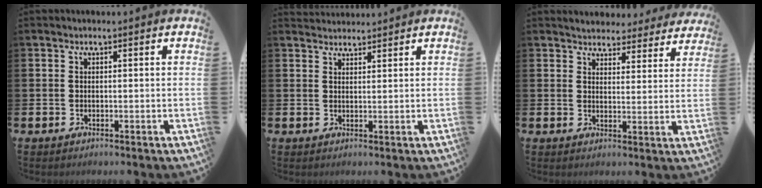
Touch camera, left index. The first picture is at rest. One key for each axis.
{"total": 2.3, "fx": 2.3, "fy": 0.5, "fz": -0.1, "tx": 0.010, "ty": -0.012, "tz": 0.040}
{"total": 3.9, "fx": 3.8, "fy": 1.0, "fz": -0.1, "tx": 0.000, "ty": -0.030, "tz": 0.063}